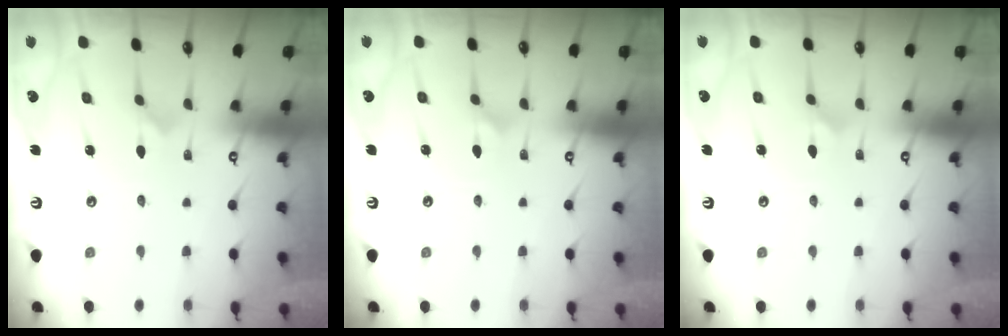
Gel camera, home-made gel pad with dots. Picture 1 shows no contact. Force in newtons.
{"total": 1.4, "press": 1.3, "slide": 0.6}
{"total": 2.9, "press": 2.9, "slide": 0.4}